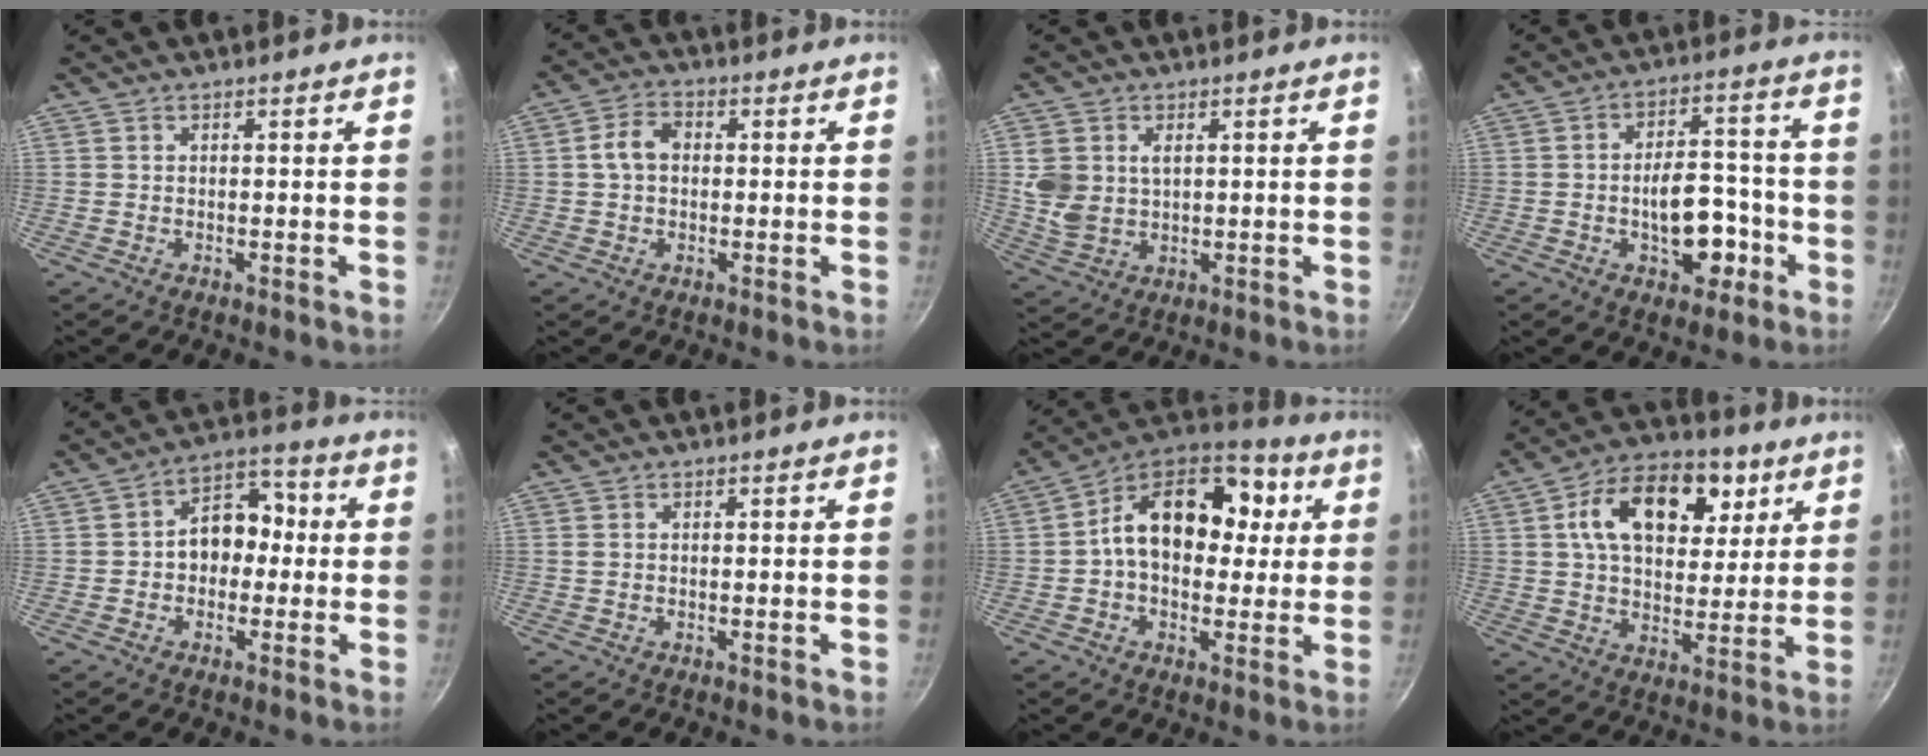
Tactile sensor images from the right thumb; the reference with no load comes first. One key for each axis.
{"total": 5.4, "fx": 0.4, "fy": 3.9, "fz": 3.7, "tx": -0.065, "ty": 0.016, "tz": 0.001}
{"total": 7.3, "fx": 1.5, "fy": 5.2, "fz": 4.9, "tx": -0.093, "ty": -0.003, "tz": 0.040}
{"total": 11.1, "fx": -3.2, "fy": 6.5, "fz": 8.4, "tx": -0.098, "ty": 0.040, "tz": -0.046}
{"total": 9.6, "fx": -0.2, "fy": 7.0, "fz": 6.6, "tx": -0.064, "ty": 0.036, "tz": -0.016}
{"total": 0.6, "fx": 0.0, "fy": 0.3, "fz": 0.5, "tx": -0.012, "ty": 0.000, "tz": 0.005}
{"total": 19.0, "fx": 2.5, "fy": 12.7, "fz": 13.9, "tx": -0.173, "ty": 0.033, "tz": 0.029}
{"total": 18.5, "fx": 6.4, "fy": 11.6, "fz": 12.9, "tx": -0.175, "ty": 0.002, "tz": 0.100}